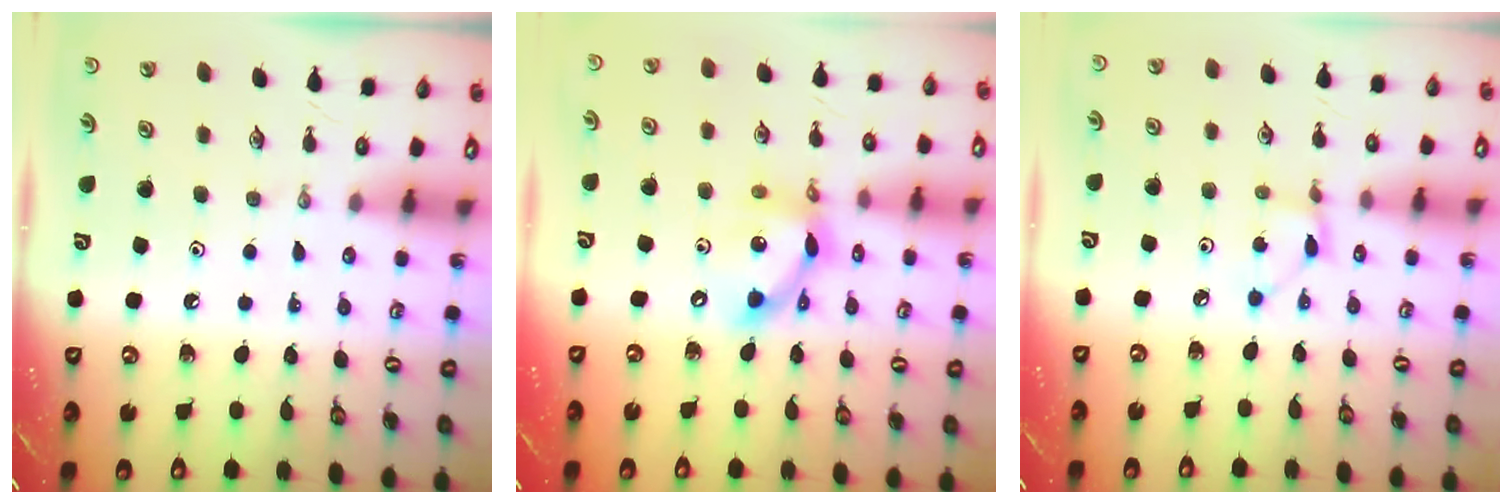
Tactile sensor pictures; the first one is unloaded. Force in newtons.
{"total": 13.6, "press": 13.5, "slide": 0.9}
{"total": 2.9, "press": 2.9, "slide": 0.2}